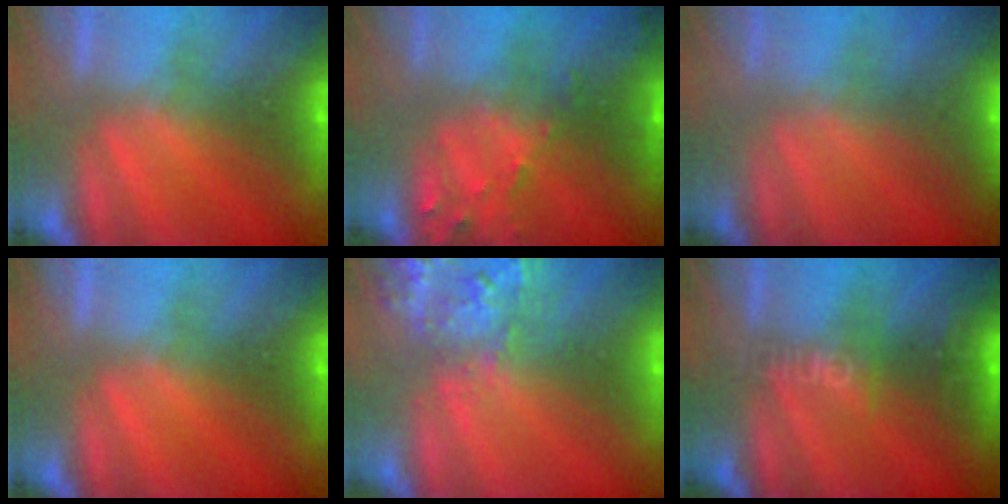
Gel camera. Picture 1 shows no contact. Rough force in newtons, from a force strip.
{"total": 9.8}
{"total": 2.7}
{"total": 0.0}
{"total": 2.8}
{"total": 2.8}